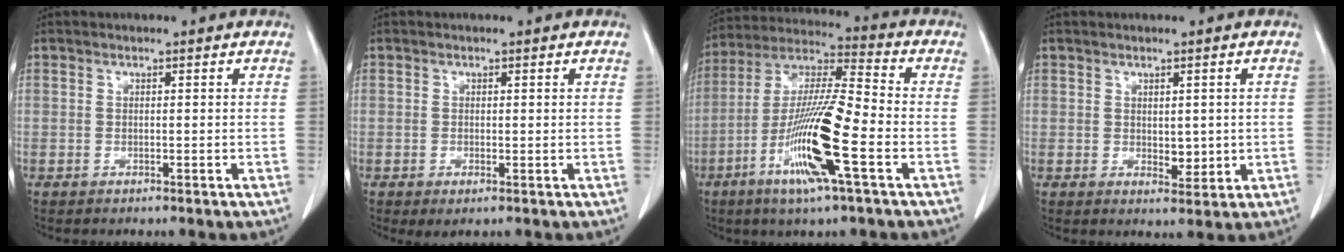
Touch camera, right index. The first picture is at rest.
{"total": 1.6, "force": [-0.7, 0.7, 1.3], "torque": [-0.018, -0.004, -0.005]}
{"total": 16.2, "force": [-5.9, 0.7, 15.1], "torque": [-0.304, -0.017, -0.113]}
{"total": 2.3, "force": [0.0, 1.5, 1.8], "torque": [-0.019, -0.004, 0.006]}